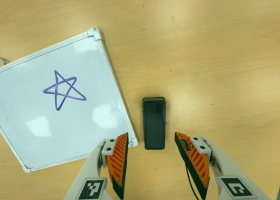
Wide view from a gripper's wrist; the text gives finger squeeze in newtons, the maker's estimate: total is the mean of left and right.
{"total": 0.0}